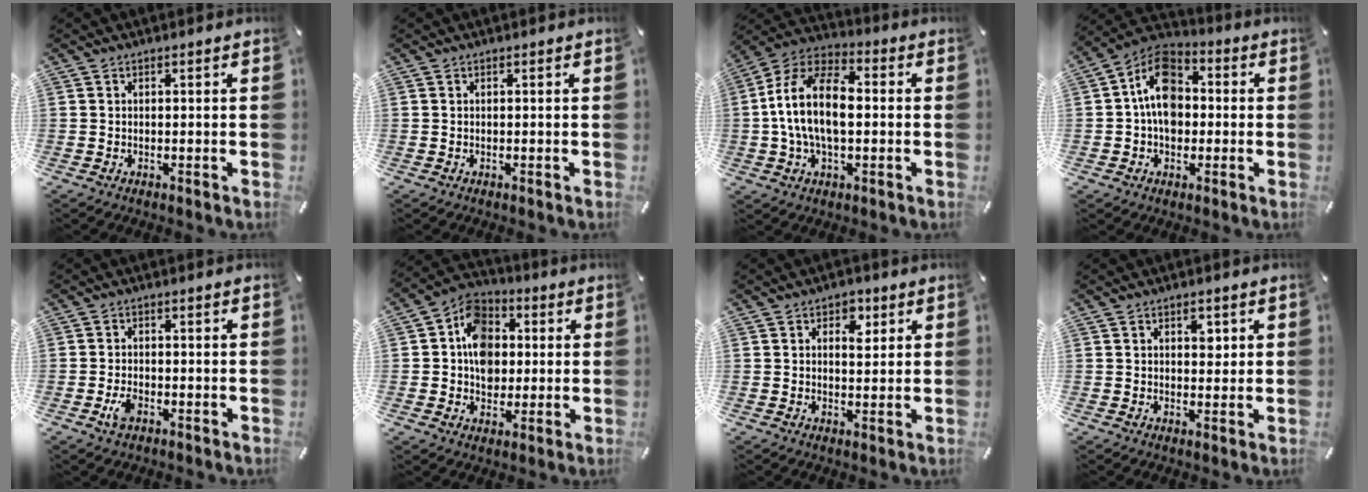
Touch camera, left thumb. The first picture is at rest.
{"total": 0.0}
{"total": 13.8, "force": [-0.7, 8.3, 11.1], "torque": [-0.239, 0.014, -0.015]}
{"total": 11.4, "force": [0.1, 8.5, 7.5], "torque": [-0.137, 0.009, -0.003]}
{"total": 3.2, "force": [-1.5, 1.8, 2.1], "torque": [-0.057, -0.002, -0.031]}
{"total": 11.6, "force": [0.5, 9.8, 6.2], "torque": [-0.096, 0.013, 0.009]}
{"total": 4.7, "force": [2.0, 3.1, 3.0], "torque": [-0.018, -0.012, 0.023]}
{"total": 3.2, "force": [1.3, 2.1, 2.0], "torque": [-0.012, -0.007, 0.016]}